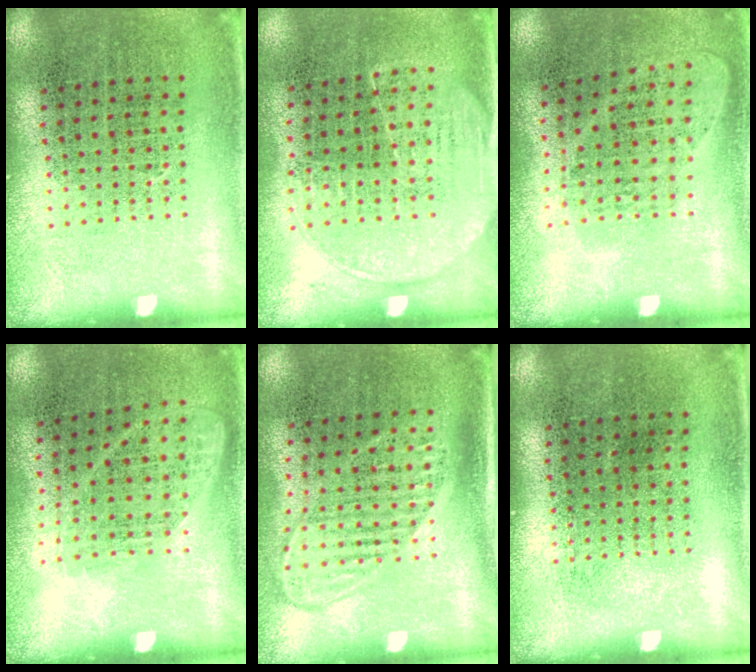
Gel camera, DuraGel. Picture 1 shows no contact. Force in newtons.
{"total": 1.5, "press": 1.2, "slide": 0.9}
{"total": 1.0, "press": 0.9, "slide": 0.4}
{"total": 1.1, "press": 0.9, "slide": 0.6}
{"total": 1.5, "press": 1.2, "slide": 0.8}
{"total": 0.0}